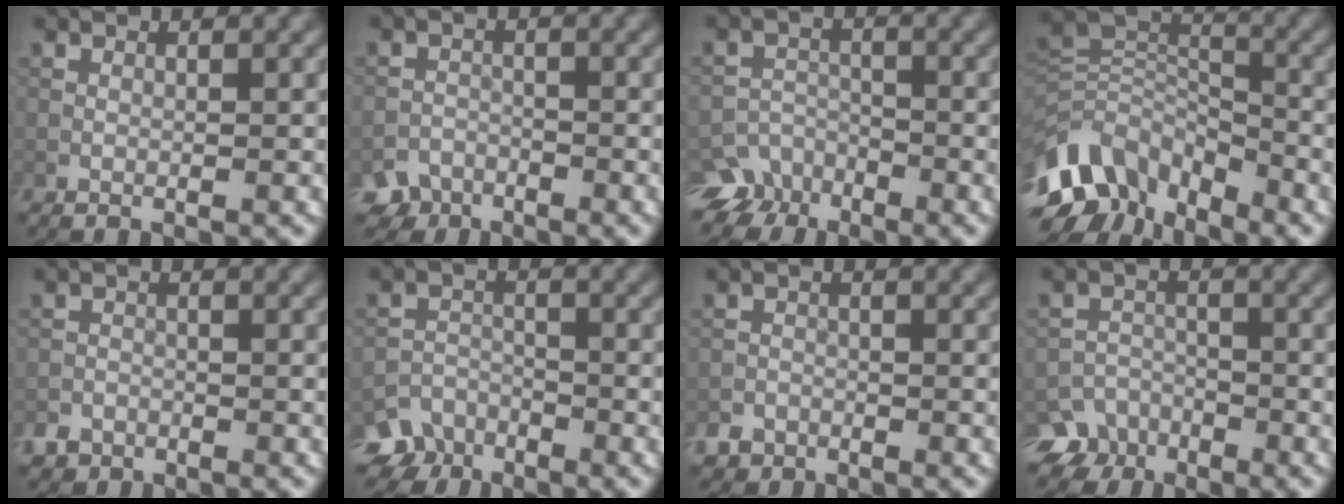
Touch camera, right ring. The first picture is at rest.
{"total": 3.5, "force": [-2.9, 1.9, 0.2], "torque": [0.005, -0.002, -0.049]}
{"total": 5.3, "force": [-4.4, 3.0, 0.3], "torque": [0.014, -0.006, -0.070]}
{"total": 10.4, "force": [-6.5, 6.3, 5.2], "torque": [-0.106, -0.005, -0.127]}
{"total": 1.8, "force": [-1.4, 1.0, 0.0], "torque": [0.004, 0.002, -0.026]}
{"total": 4.5, "force": [-3.7, 2.5, 0.3], "torque": [0.006, -0.011, -0.064]}
{"total": 2.1, "force": [-1.7, 1.2, 0.0], "torque": [0.007, 0.005, -0.029]}
{"total": 4.9, "force": [-3.9, 3.0, 0.3], "torque": [0.016, -0.006, -0.060]}